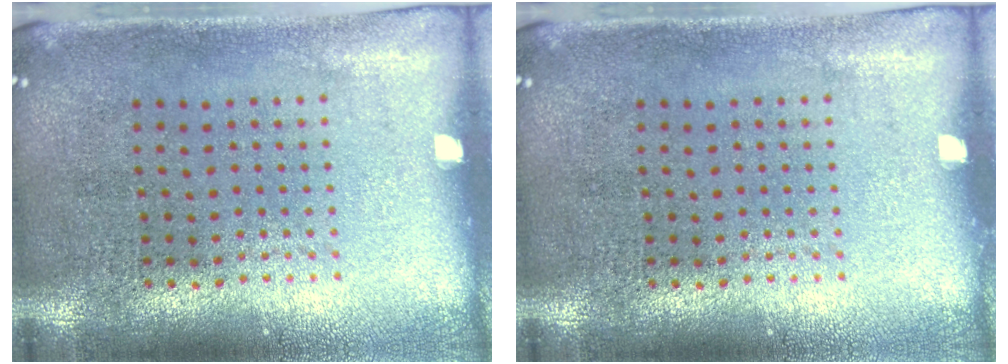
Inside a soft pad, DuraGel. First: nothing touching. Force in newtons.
{"total": 0.0}